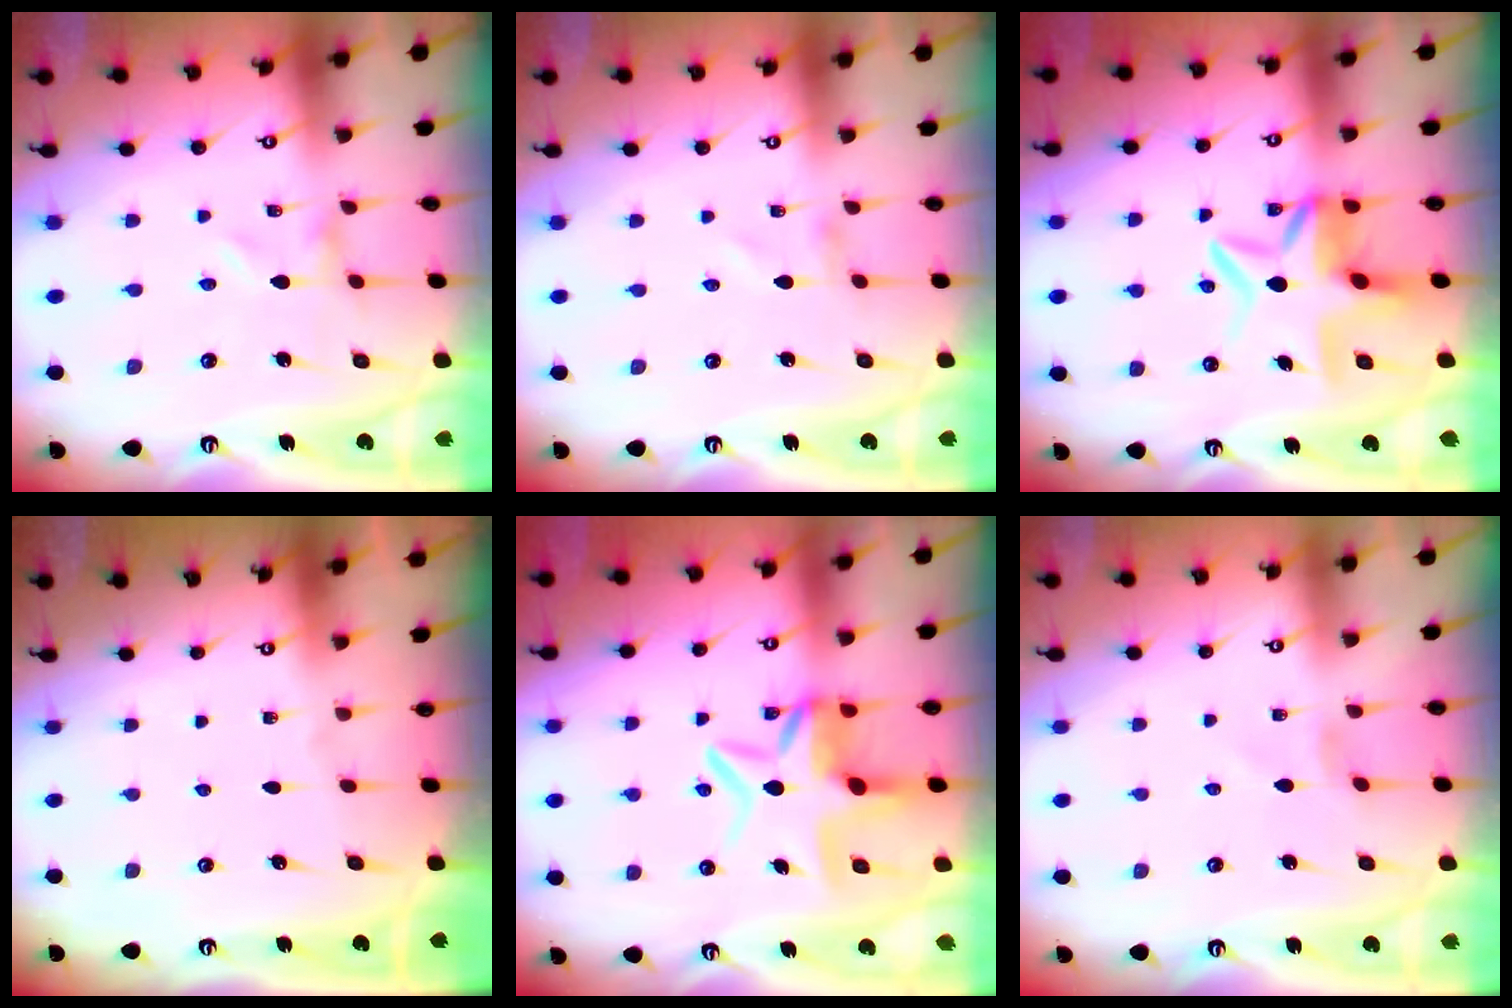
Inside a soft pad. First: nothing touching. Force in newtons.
{"total": 1.1, "press": 1.1, "slide": 0.1}
{"total": 8.2, "press": 7.8, "slide": 2.3}
{"total": 0.0}
{"total": 9.0, "press": 8.7, "slide": 2.5}
{"total": 1.2, "press": 1.2, "slide": 0.3}